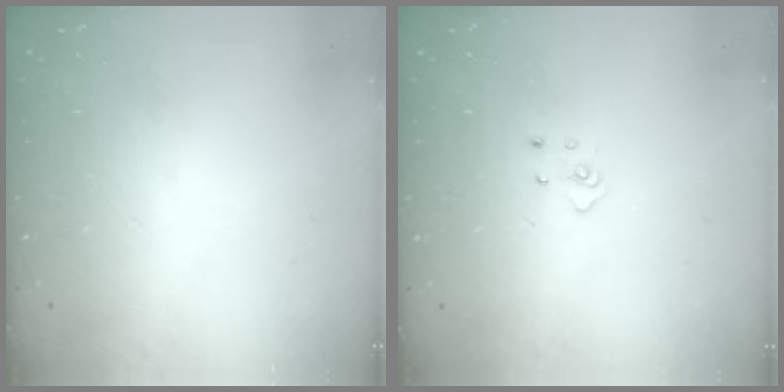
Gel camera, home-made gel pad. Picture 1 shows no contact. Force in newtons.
{"total": 3.2, "press": 3.2, "slide": 0.2}